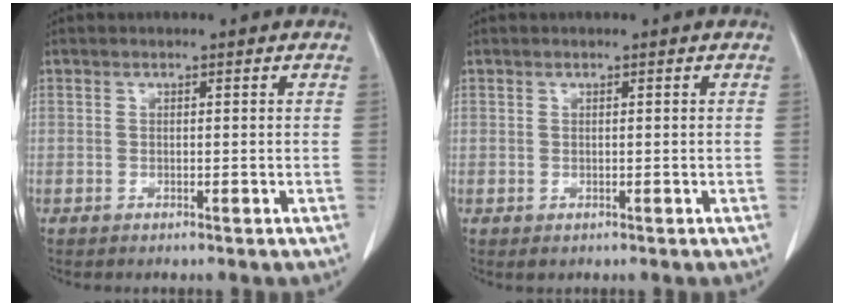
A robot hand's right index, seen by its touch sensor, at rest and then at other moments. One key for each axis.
{"total": 0.8, "fx": 0.0, "fy": 0.7, "fz": 0.4, "tx": -0.008, "ty": 0.000, "tz": 0.005}